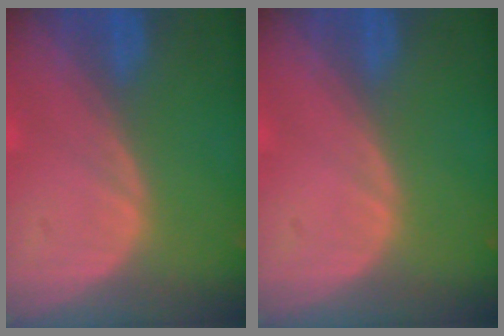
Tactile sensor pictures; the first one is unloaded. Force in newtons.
{"total": 0.0}